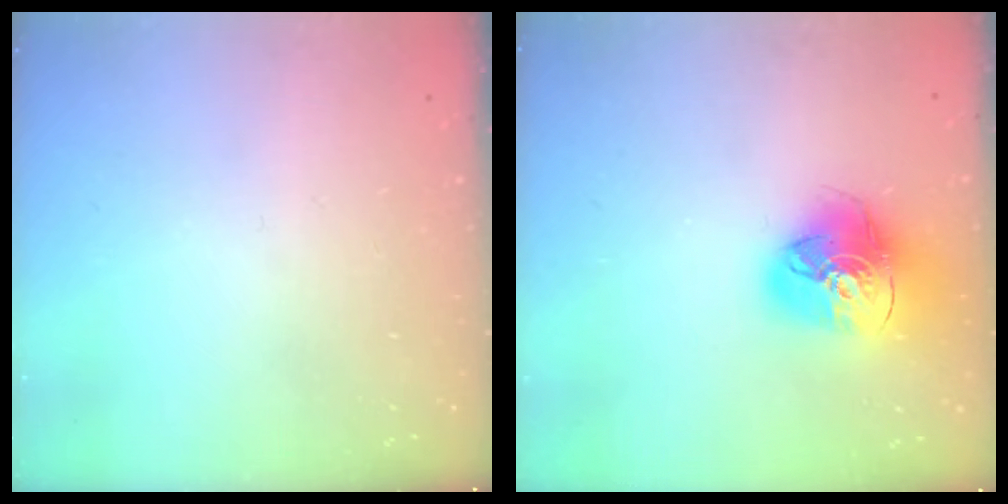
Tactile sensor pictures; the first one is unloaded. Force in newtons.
{"total": 18.3, "press": 18.2, "slide": 2.0}